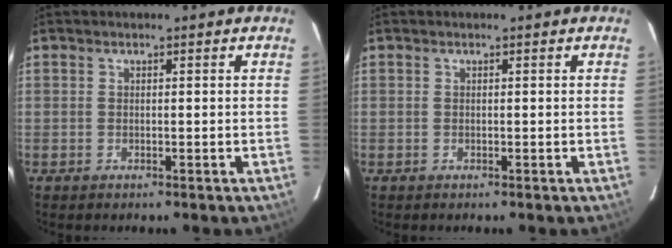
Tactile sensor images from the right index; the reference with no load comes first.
{"total": 0.0}